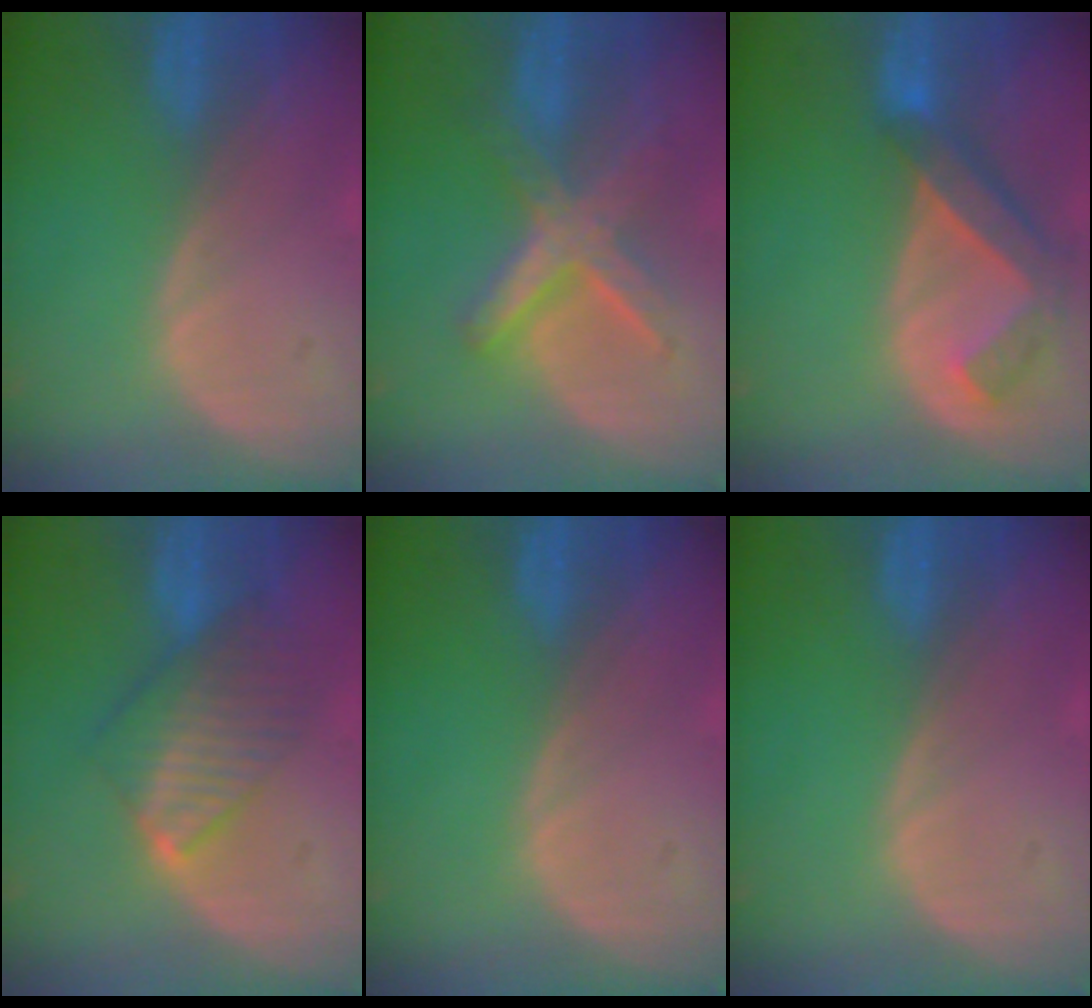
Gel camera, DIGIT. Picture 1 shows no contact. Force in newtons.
{"total": 7.3, "press": 7.3, "slide": 0.5}
{"total": 6.2, "press": 6.0, "slide": 1.4}
{"total": 6.8, "press": 6.7, "slide": 1.0}
{"total": 0.0}
{"total": 0.0}